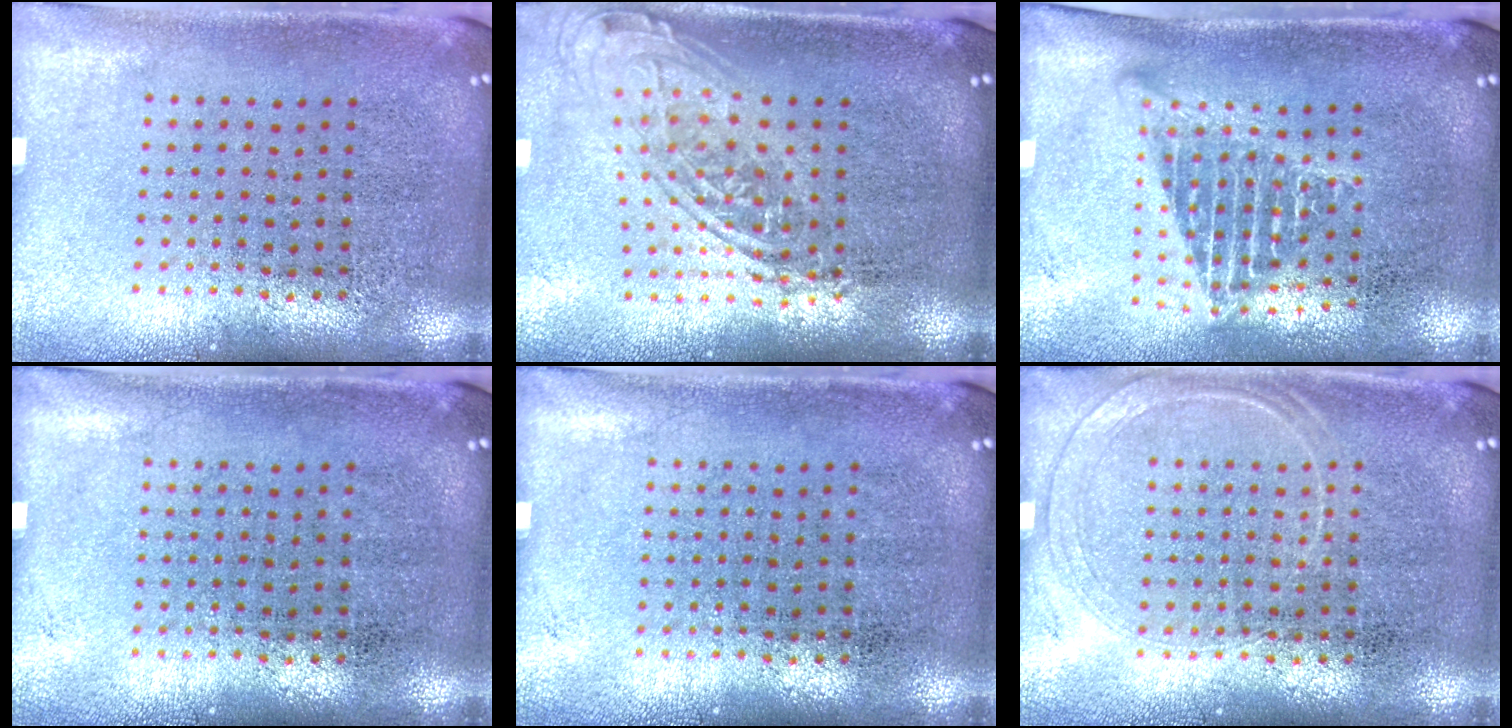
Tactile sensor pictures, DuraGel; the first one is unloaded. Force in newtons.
{"total": 1.9, "press": 1.4, "slide": 1.2}
{"total": 1.4, "press": 1.2, "slide": 0.8}
{"total": 0.0}
{"total": 0.0}
{"total": 1.2, "press": 1.2, "slide": 0.2}